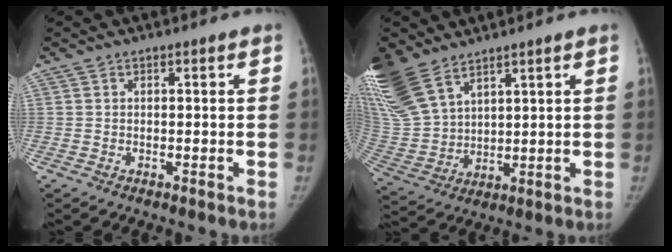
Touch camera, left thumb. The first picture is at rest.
{"total": 17.1, "force": [11.3, 8.7, 9.3], "torque": [-0.228, -0.023, 0.237]}